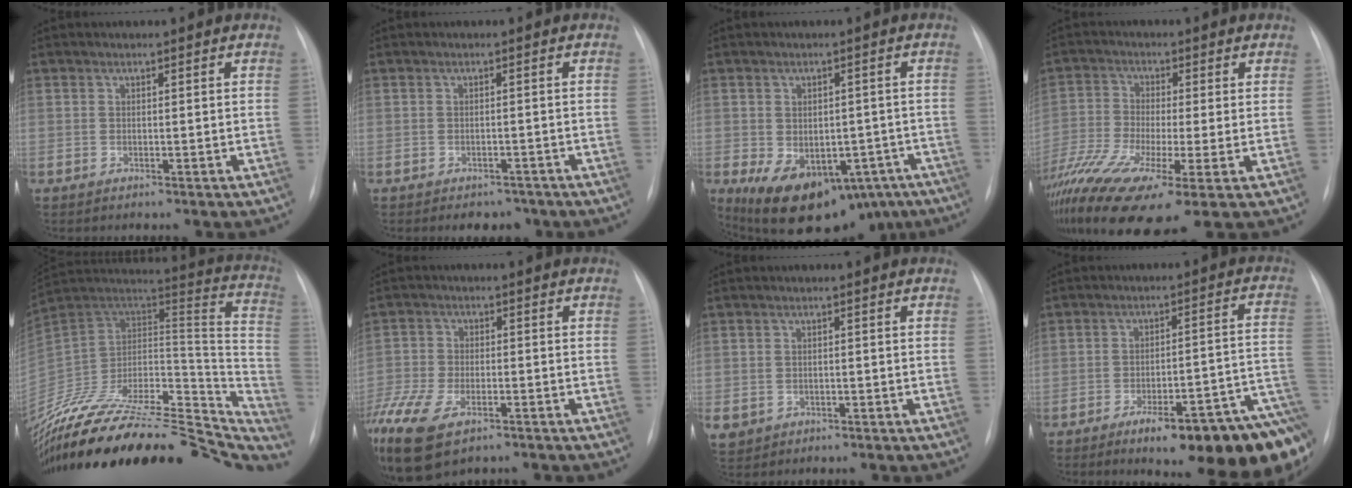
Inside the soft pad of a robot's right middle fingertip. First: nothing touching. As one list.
[{"total": 3.3, "force": [-2.6, 1.8, 0.8], "torque": [-0.003, 0.004, -0.028]}, {"total": 15.1, "force": [-8.7, 9.3, 8.2], "torque": [-0.124, 0.006, -0.105]}, {"total": 16.1, "force": [-8.5, 2.9, 13.4], "torque": [-0.290, -0.040, -0.153]}, {"total": 41.9, "force": [-36.4, 12.4, 16.7], "torque": [-0.236, -0.033, -0.506]}, {"total": 19.4, "force": [-12.0, 9.7, 11.8], "torque": [-0.345, -0.037, -0.204]}, {"total": 4.3, "force": [-2.1, 3.6, 0.9], "torque": [-0.025, 0.004, -0.026]}, {"total": 20.1, "force": [-12.1, 3.0, 15.8], "torque": [-0.103, 0.024, -0.159]}]